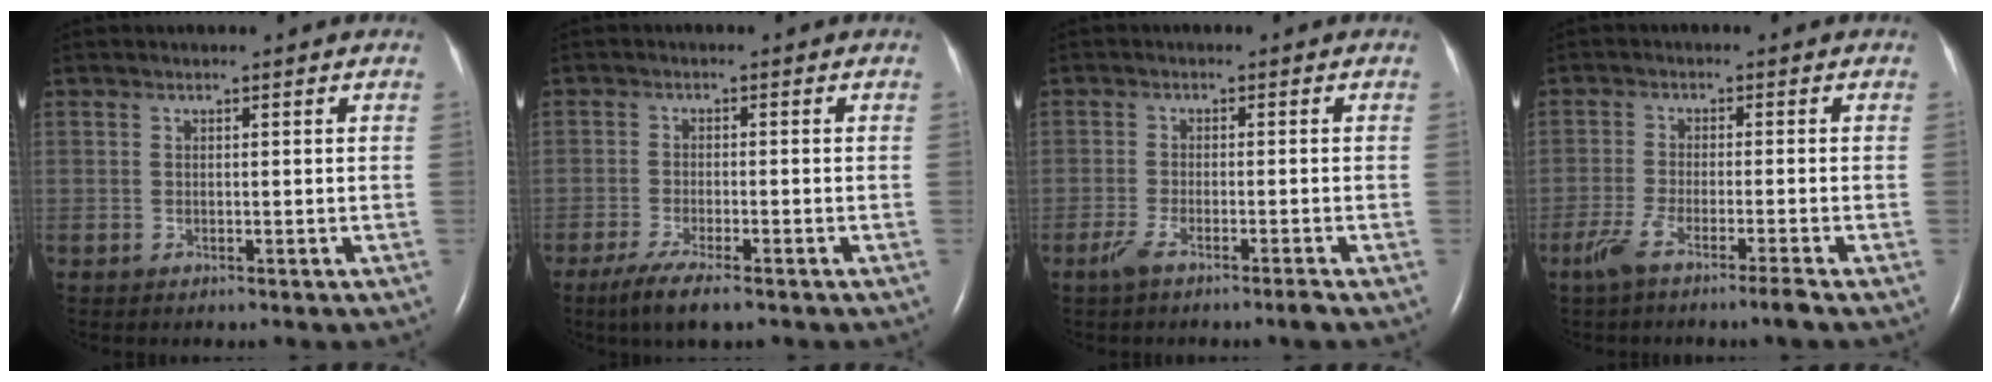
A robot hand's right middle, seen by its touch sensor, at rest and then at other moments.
{"total": 5.8, "force": [-3.9, 0.8, 4.2], "torque": [-0.081, -0.016, -0.064]}
{"total": 3.5, "force": [-2.5, -0.3, 2.5], "torque": [-0.054, -0.009, -0.052]}
{"total": 5.1, "force": [-3.6, -0.6, 3.6], "torque": [-0.072, -0.013, -0.072]}